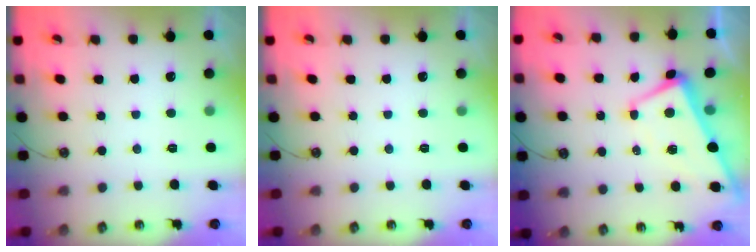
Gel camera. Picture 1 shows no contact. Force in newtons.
{"total": 0.0}
{"total": 1.9, "press": 1.8, "slide": 0.7}